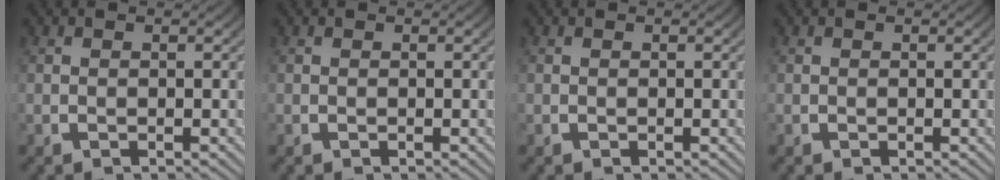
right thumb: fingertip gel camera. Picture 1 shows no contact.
{"total": 0.0}
{"total": 0.0}
{"total": 0.0}